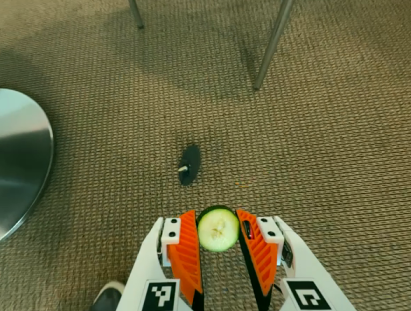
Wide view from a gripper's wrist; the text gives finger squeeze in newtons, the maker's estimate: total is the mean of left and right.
{"total": 8.3, "left": 8.2, "right": 8.4}